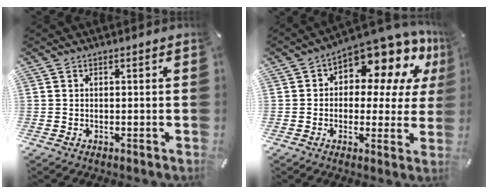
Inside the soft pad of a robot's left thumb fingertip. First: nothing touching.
{"total": 12.6, "force": [8.5, 5.9, 7.3], "torque": [-0.107, -0.079, 0.146]}